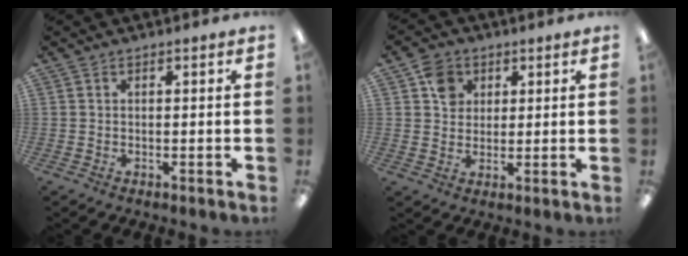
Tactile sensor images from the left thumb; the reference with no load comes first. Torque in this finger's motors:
{"motor_torque": [0.66, 0.28, 0.18, -0.19, 0.00]}